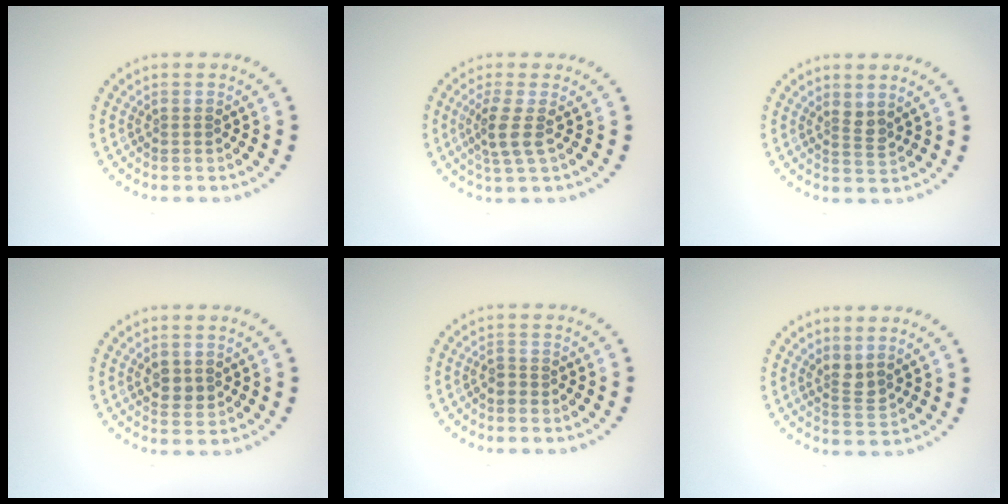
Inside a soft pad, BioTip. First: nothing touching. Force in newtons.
{"total": 2.5, "press": 1.9, "slide": 1.6}
{"total": 1.4, "press": 1.1, "slide": 1.0}
{"total": 1.8, "press": 1.8, "slide": 0.5}
{"total": 0.8, "press": 0.6, "slide": 0.5}
{"total": 1.8, "press": 1.4, "slide": 1.1}